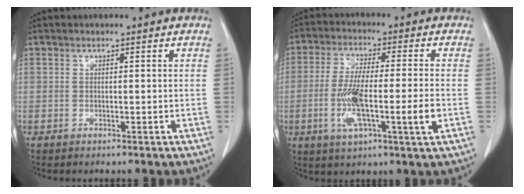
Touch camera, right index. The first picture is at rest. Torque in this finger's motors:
{"motor_torque": [1.51, -0.63, 0.77, 0.20]}